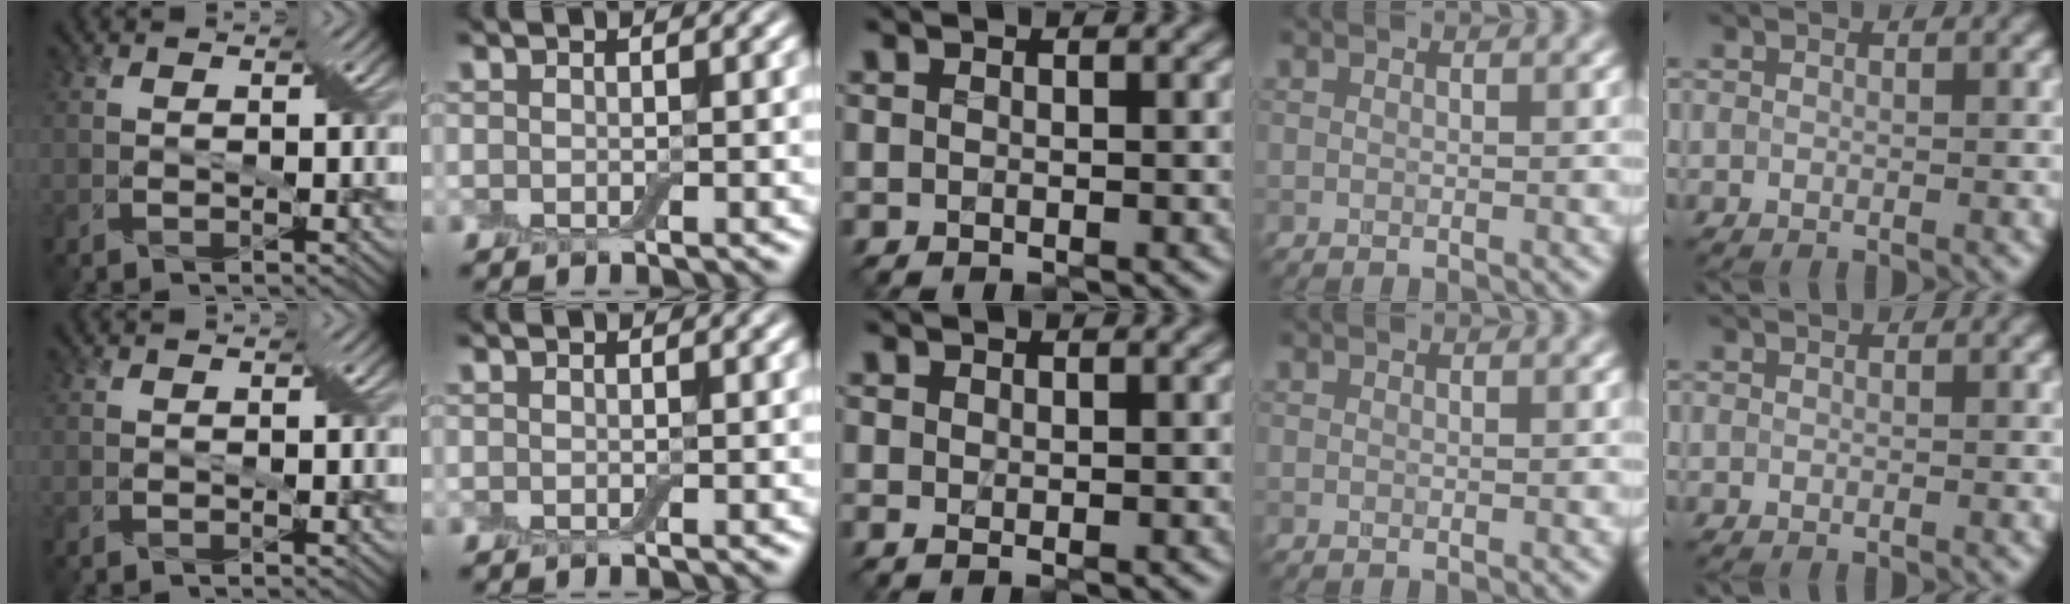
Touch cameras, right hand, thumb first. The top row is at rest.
{}